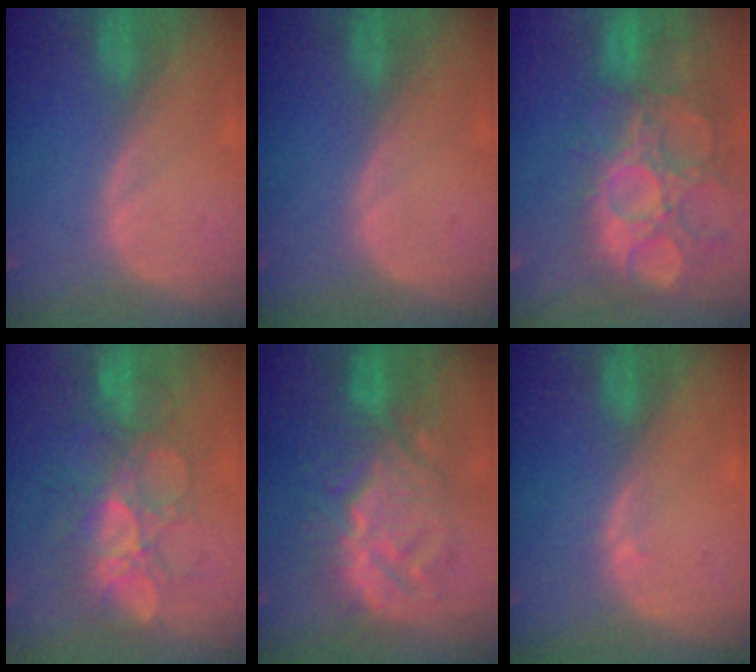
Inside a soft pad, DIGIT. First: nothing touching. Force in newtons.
{"total": 0.0}
{"total": 14.8, "press": 12.7, "slide": 7.6}
{"total": 9.0, "press": 8.8, "slide": 1.8}
{"total": 10.3, "press": 10.3, "slide": 0.6}
{"total": 0.8, "press": 0.6, "slide": 0.6}